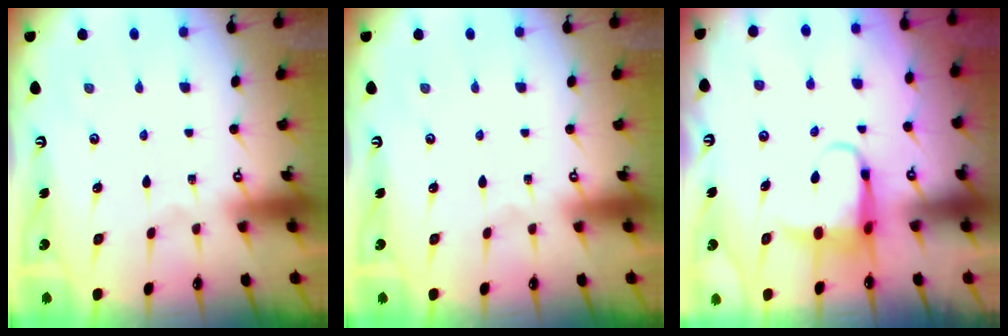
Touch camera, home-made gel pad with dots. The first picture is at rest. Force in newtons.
{"total": 0.0}
{"total": 5.3, "press": 5.3, "slide": 0.8}